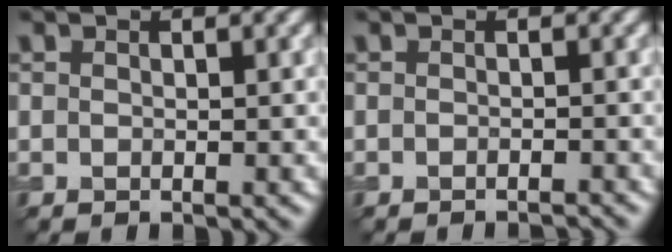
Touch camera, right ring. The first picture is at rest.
{"total": 1.2, "force": [-1.1, 0.2, 0.6], "torque": [-0.002, -0.001, -0.019]}